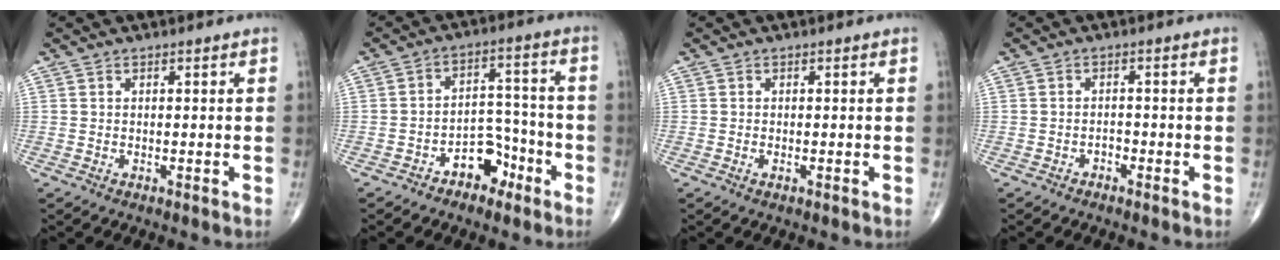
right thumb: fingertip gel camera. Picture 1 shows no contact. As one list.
[{"total": 7.1, "force": [-4.4, 4.5, 3.3], "torque": [-0.015, 0.053, -0.071]}, {"total": 0.5, "force": [-0.2, 0.2, 0.4], "torque": [-0.009, -0.001, -0.004]}, {"total": 1.3, "force": [-1.0, 0.7, 0.4], "torque": [-0.002, 0.005, -0.020]}]